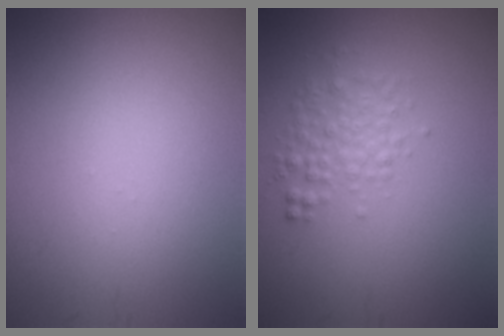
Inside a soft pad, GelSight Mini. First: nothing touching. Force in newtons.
{"total": 2.5, "press": 2.5, "slide": 0.0}